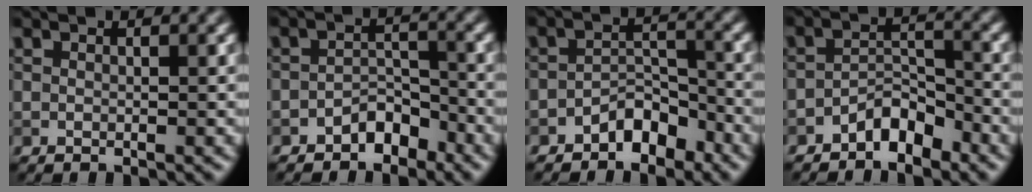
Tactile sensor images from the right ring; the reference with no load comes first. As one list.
[{"total": 2.6, "force": [-1.9, 1.4, 1.1], "torque": [-0.010, 0.014, -0.034]}, {"total": 3.3, "force": [-2.4, 1.6, 1.6], "torque": [-0.017, 0.014, -0.043]}, {"total": 3.2, "force": [-2.4, 1.4, 1.6], "torque": [-0.021, 0.017, -0.045]}]